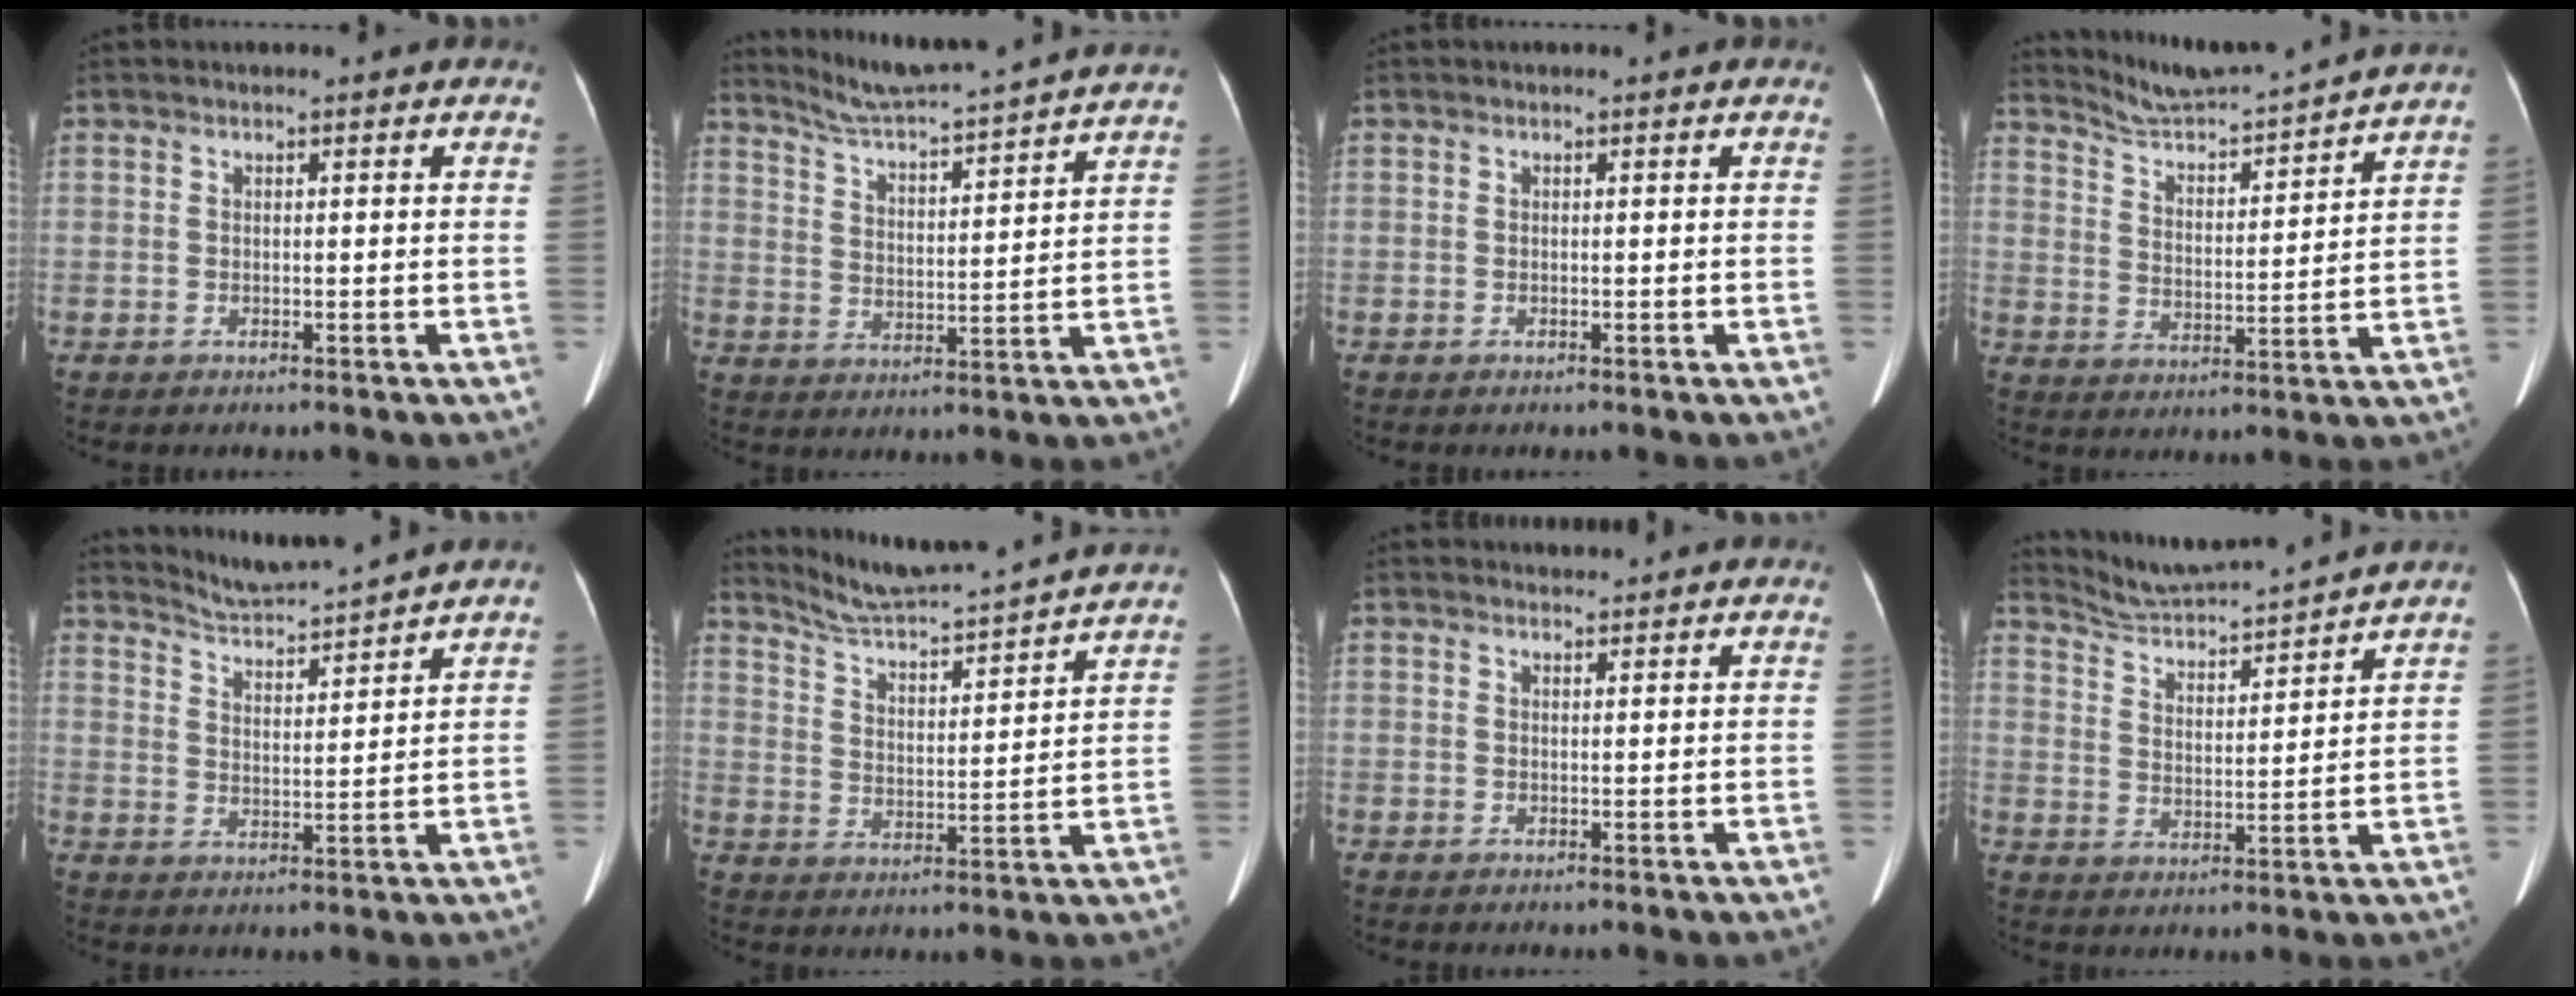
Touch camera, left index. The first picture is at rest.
{"total": 15.7, "force": [14.6, -1.1, 5.5], "torque": [-0.101, -0.008, 0.209]}
{"total": 0.0}
{"total": 12.5, "force": [12.1, -1.4, 3.0], "torque": [-0.061, -0.001, 0.192]}
{"total": 8.0, "force": [7.8, -1.5, 1.2], "torque": [-0.038, 0.000, 0.139]}
{"total": 17.4, "force": [16.5, -1.1, 5.6], "torque": [-0.100, -0.018, 0.238]}
{"total": 2.1, "force": [2.0, 0.3, -0.1], "torque": [-0.009, 0.013, 0.030]}
{"total": 12.4, "force": [11.9, -1.2, 3.1], "torque": [-0.062, 0.004, 0.193]}